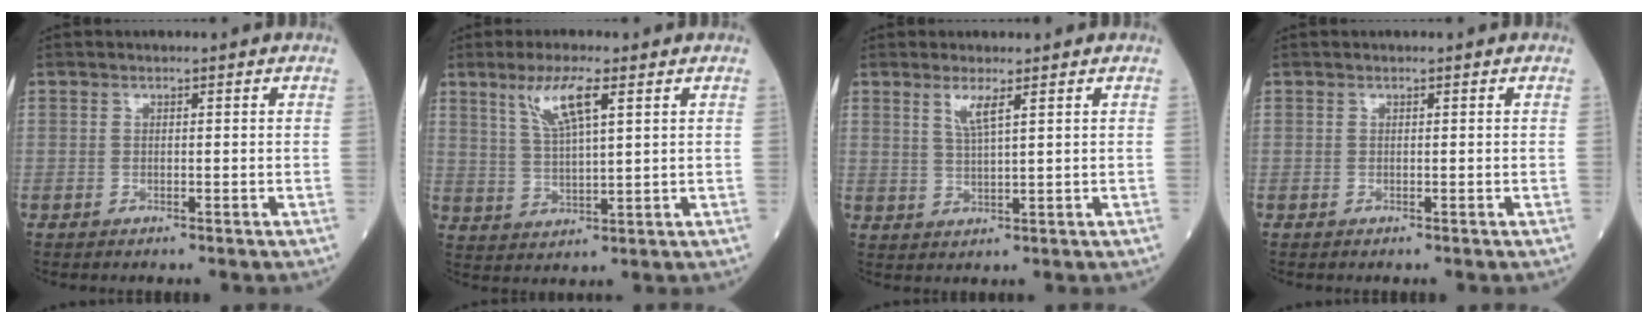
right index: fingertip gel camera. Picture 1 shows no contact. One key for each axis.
{"total": 7.2, "fx": 3.8, "fy": 0.8, "fz": 6.0, "tx": -0.124, "ty": 0.001, "tz": 0.077}
{"total": 3.1, "fx": 1.8, "fy": -0.1, "fz": 2.5, "tx": -0.056, "ty": -0.005, "tz": 0.039}
{"total": 0.0}